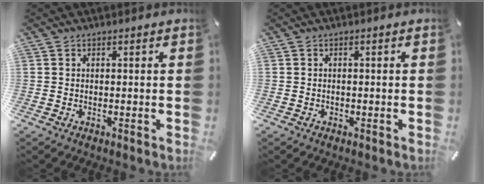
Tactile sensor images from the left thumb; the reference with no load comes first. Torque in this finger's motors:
{"motor_torque": [-0.09, -0.09, -0.24, 0.51, 0.00]}